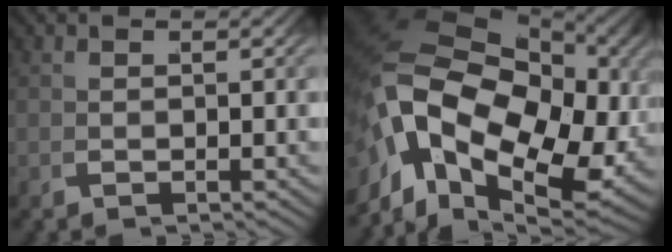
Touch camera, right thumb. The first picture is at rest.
{"total": 21.0, "force": [0.6, 14.5, 15.3], "torque": [-0.306, -0.053, 0.028]}